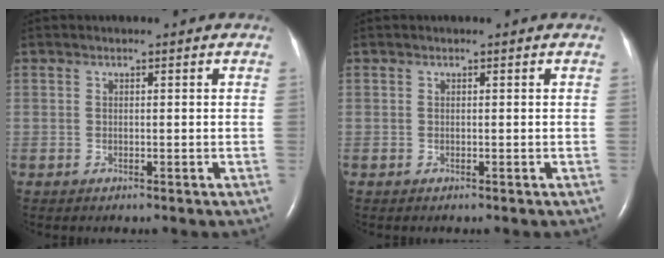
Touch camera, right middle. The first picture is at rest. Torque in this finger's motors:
{"motor_torque": [-0.13, 0.07, -0.06, 0.00]}